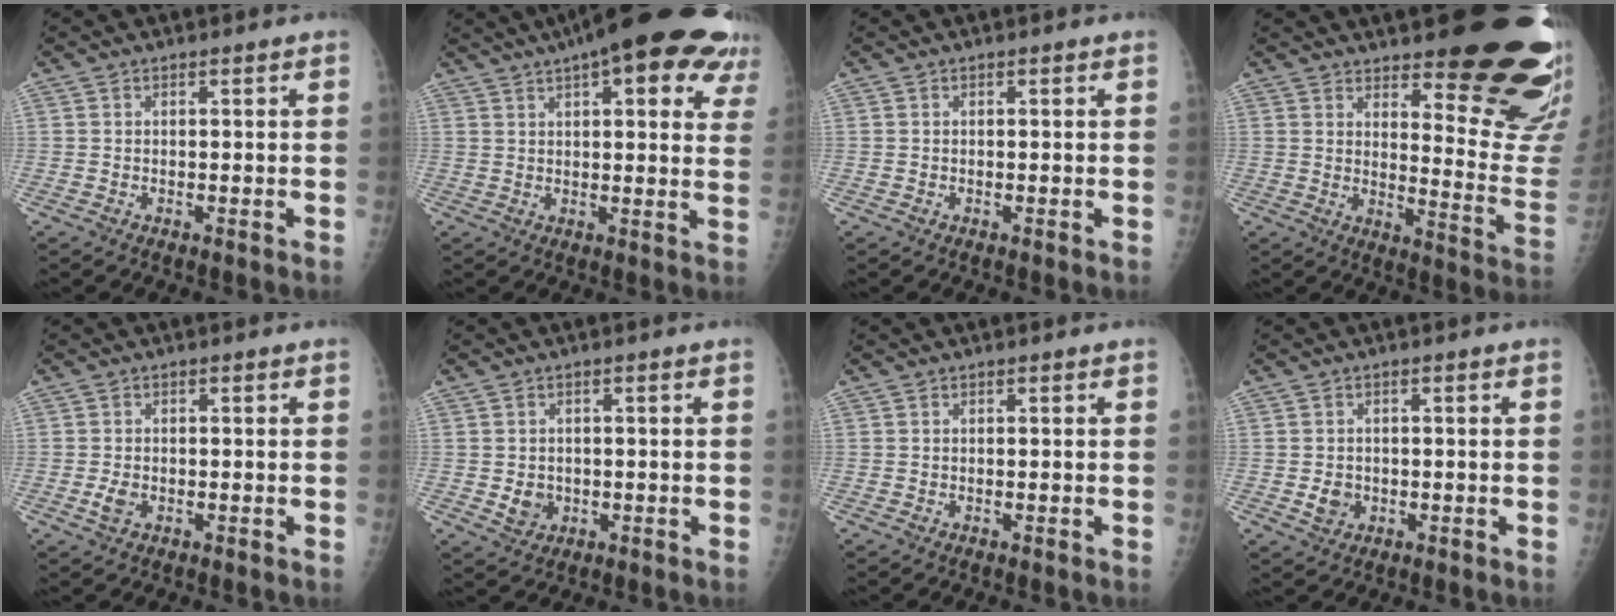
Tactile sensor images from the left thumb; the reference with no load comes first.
{"total": 23.6, "force": [14.6, 7.4, 17.0], "torque": [-0.213, 0.005, 0.173]}
{"total": 0.0}
{"total": 21.4, "force": [15.0, 5.6, 14.2], "torque": [-0.144, -0.119, 0.195]}
{"total": 2.5, "force": [-0.8, 1.7, 1.7], "torque": [-0.032, 0.001, -0.014]}
{"total": 3.8, "force": [-0.6, 3.3, 1.7], "torque": [-0.014, 0.001, -0.001]}
{"total": 0.0}
{"total": 3.3, "force": [-0.7, 2.8, 1.5], "torque": [-0.014, 0.002, -0.006]}